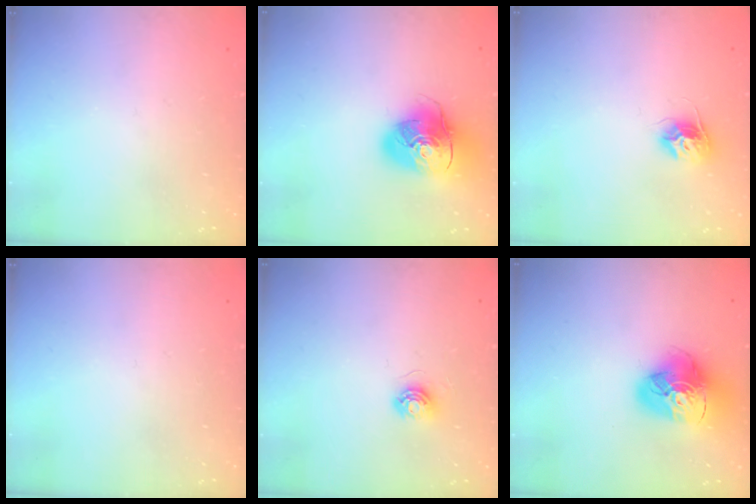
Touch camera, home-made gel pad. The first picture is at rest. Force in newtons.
{"total": 15.6, "press": 15.4, "slide": 2.2}
{"total": 9.3, "press": 9.3, "slide": 0.5}
{"total": 0.0}
{"total": 5.6, "press": 5.6, "slide": 0.3}
{"total": 17.2, "press": 17.0, "slide": 1.9}